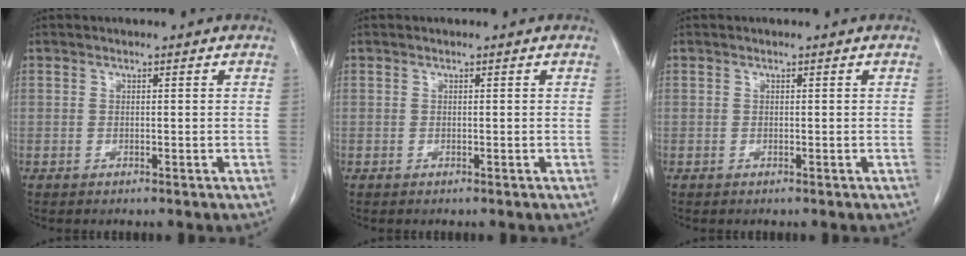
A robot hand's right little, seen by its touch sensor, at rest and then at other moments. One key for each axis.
{"total": 0.0}
{"total": 0.0}